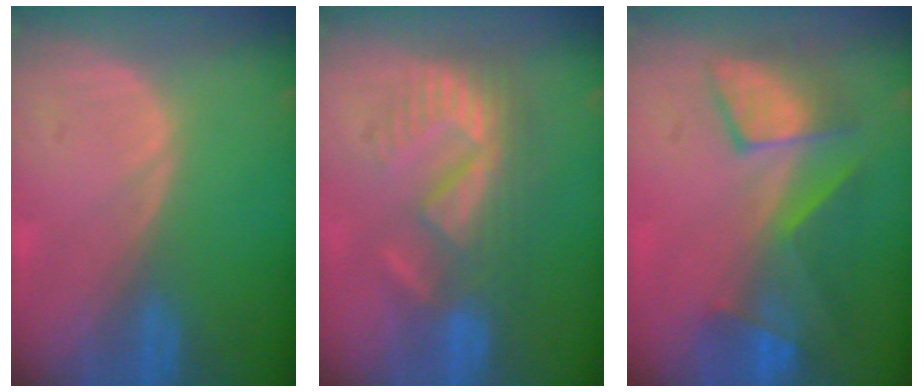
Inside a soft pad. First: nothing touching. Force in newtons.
{"total": 9.1, "press": 8.1, "slide": 4.1}
{"total": 8.0, "press": 7.9, "slide": 1.7}